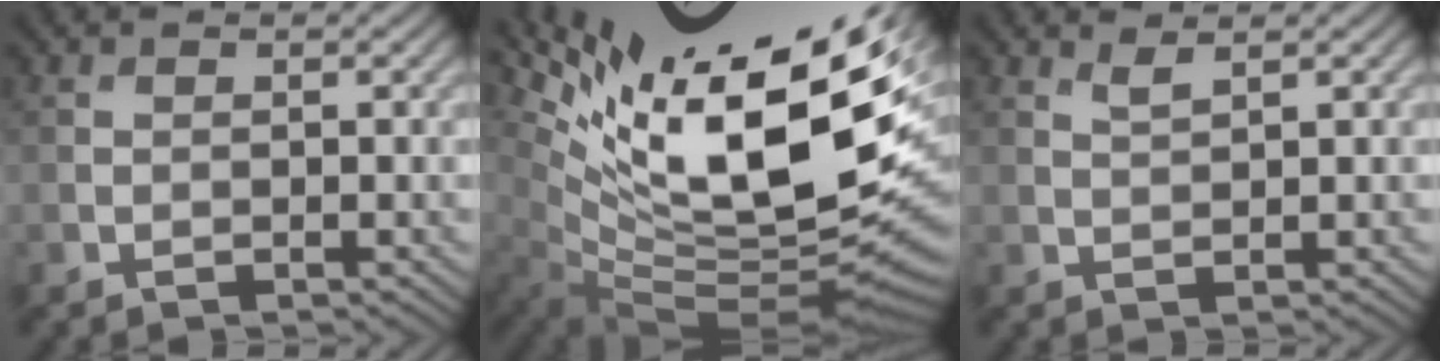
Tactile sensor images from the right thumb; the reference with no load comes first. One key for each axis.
{"total": 18.3, "fx": 6.9, "fy": 6.9, "fz": 15.5, "tx": -0.247, "ty": 0.015, "tz": 0.136}
{"total": 1.2, "fx": 1.0, "fy": 0.1, "fz": 0.7, "tx": -0.020, "ty": 0.003, "tz": 0.021}